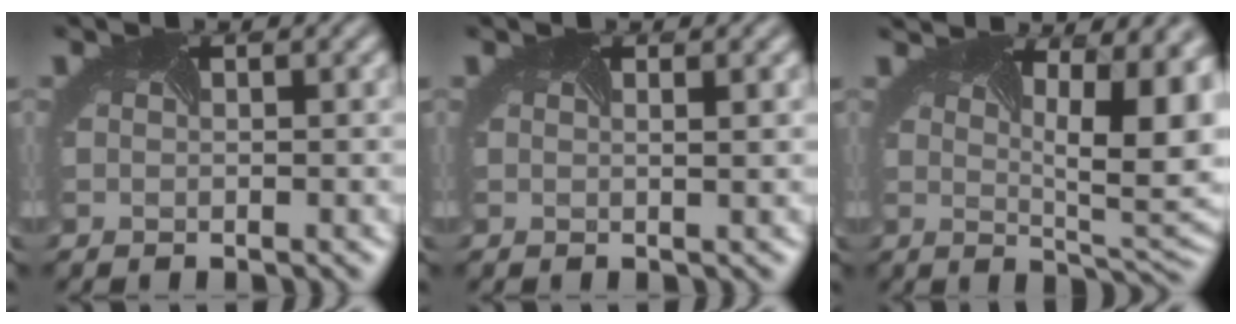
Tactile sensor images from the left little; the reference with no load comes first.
{"total": 1.3, "force": [0.5, 0.5, 1.1], "torque": [-0.002, 0.000, -0.004]}
{"total": 13.5, "force": [4.5, 5.7, 11.4], "torque": [-0.150, 0.030, 0.071]}